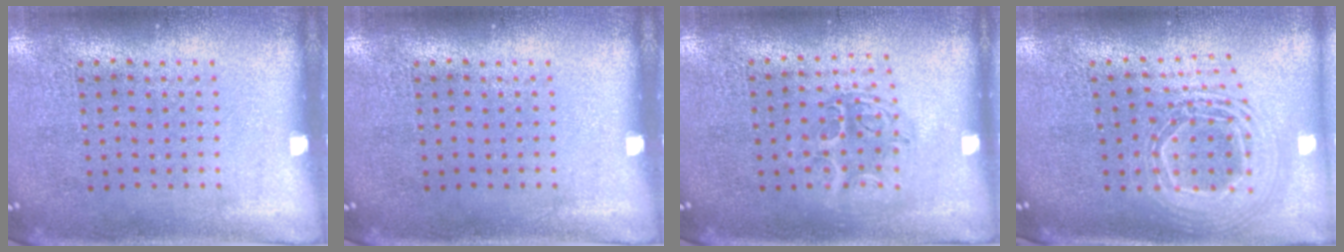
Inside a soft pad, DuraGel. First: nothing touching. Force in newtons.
{"total": 0.0}
{"total": 1.2, "press": 1.1, "slide": 0.6}
{"total": 2.3, "press": 1.7, "slide": 1.6}